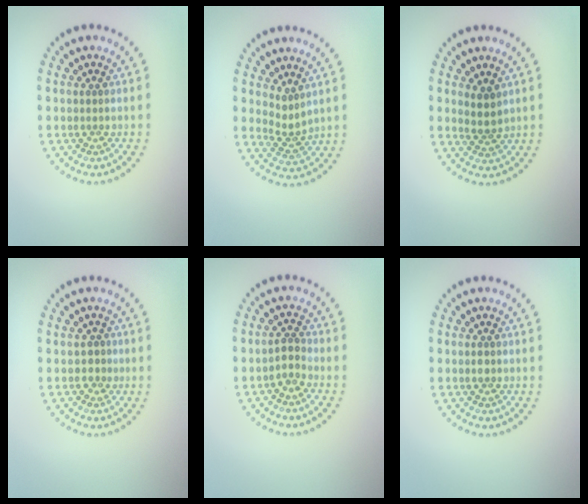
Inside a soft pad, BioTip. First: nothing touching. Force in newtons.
{"total": 2.0, "press": 1.4, "slide": 1.3}
{"total": 2.1, "press": 1.7, "slide": 1.2}
{"total": 0.8, "press": 0.8, "slide": 0.3}
{"total": 1.7, "press": 1.3, "slide": 1.0}
{"total": 0.7, "press": 0.6, "slide": 0.2}